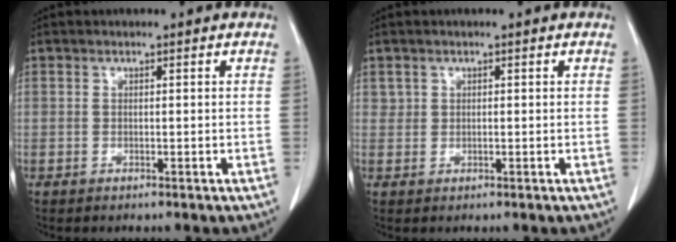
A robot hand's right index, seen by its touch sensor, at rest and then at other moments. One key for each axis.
{"total": 0.9, "fx": 0.5, "fy": 0.8, "fz": 0.0, "tx": 0.013, "ty": 0.003, "tz": 0.005}